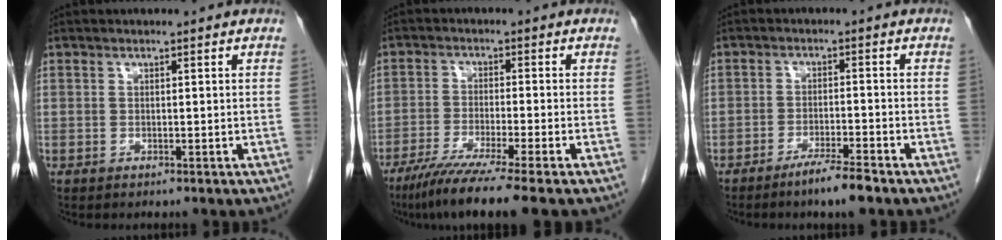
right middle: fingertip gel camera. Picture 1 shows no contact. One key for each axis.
{"total": 9.9, "fx": -7.4, "fy": -1.3, "fz": 6.4, "tx": -0.097, "ty": -0.031, "tz": -0.118}
{"total": 4.8, "fx": -3.6, "fy": 0.0, "fz": 3.2, "tx": -0.056, "ty": -0.008, "tz": -0.064}